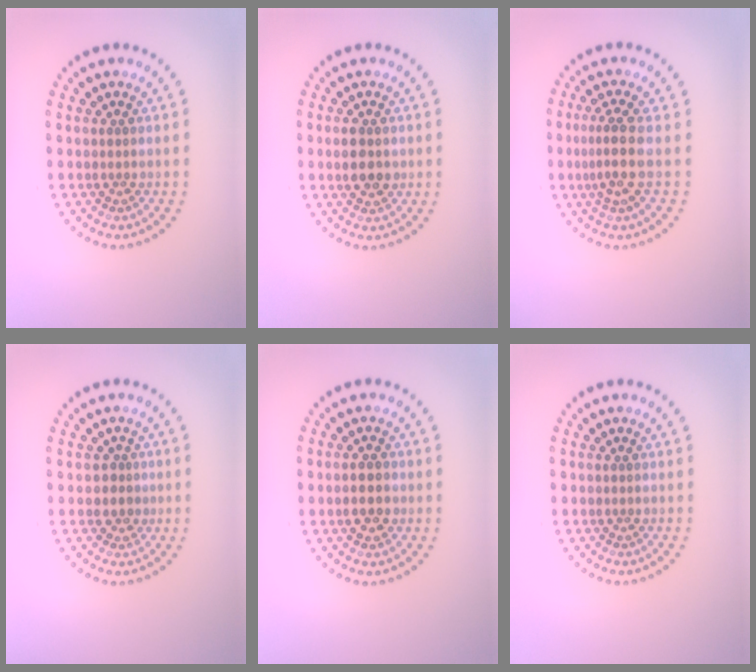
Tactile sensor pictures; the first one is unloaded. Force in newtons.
{"total": 2.5, "press": 2.5, "slide": 0.2}
{"total": 2.8, "press": 2.1, "slide": 1.9}
{"total": 1.5, "press": 1.3, "slide": 0.7}
{"total": 2.5, "press": 2.5, "slide": 0.3}
{"total": 0.0}